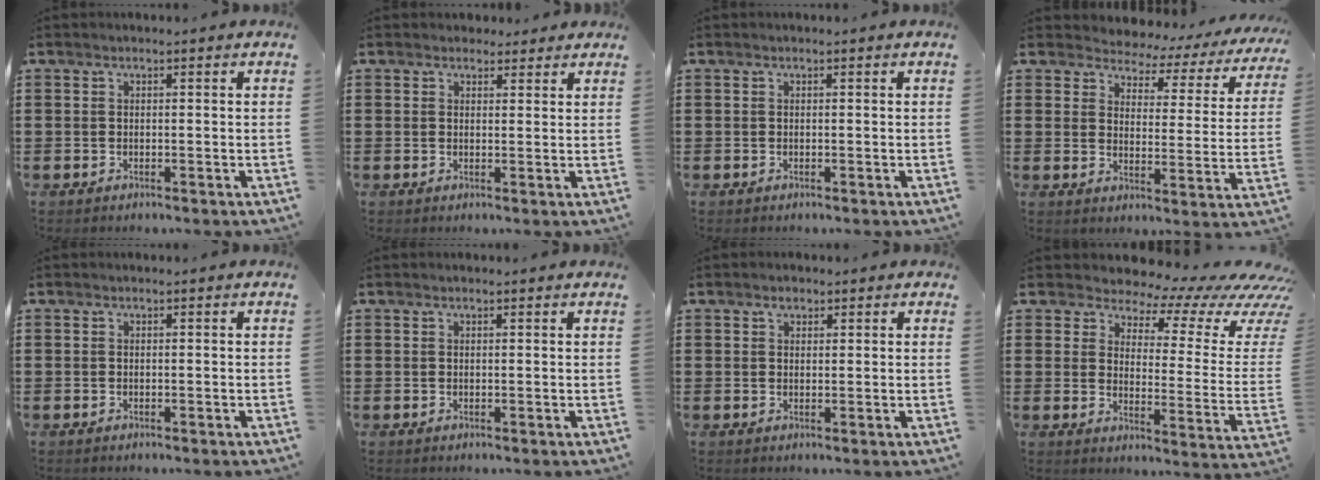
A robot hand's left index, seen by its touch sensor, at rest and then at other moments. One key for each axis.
{"total": 2.0, "fx": 1.6, "fy": 1.1, "fz": 0.2, "tx": -0.002, "ty": 0.003, "tz": 0.030}
{"total": 0.0}
{"total": 3.0, "fx": 2.8, "fy": 1.2, "fz": 0.2, "tx": -0.027, "ty": -0.024, "tz": 0.039}
{"total": 0.0}
{"total": 0.5, "fx": 0.4, "fy": 0.0, "fz": 0.3, "tx": -0.008, "ty": 0.000, "tz": 0.009}
{"total": 1.8, "fx": 1.3, "fy": 1.1, "fz": 0.7, "tx": -0.008, "ty": 0.001, "tz": 0.023}
{"total": 6.3, "fx": 5.5, "fy": 2.4, "fz": 2.2, "tx": -0.043, "ty": -0.056, "tz": 0.088}